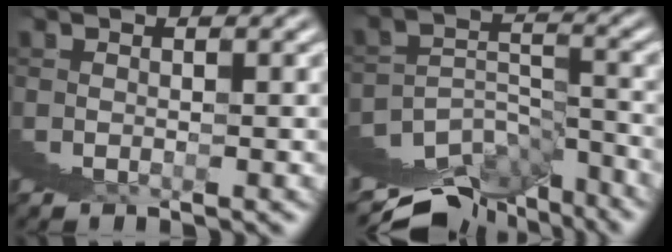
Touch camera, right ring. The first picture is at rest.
{"total": 7.8, "force": [-3.4, 4.0, 5.7], "torque": [-0.081, -0.013, -0.046]}